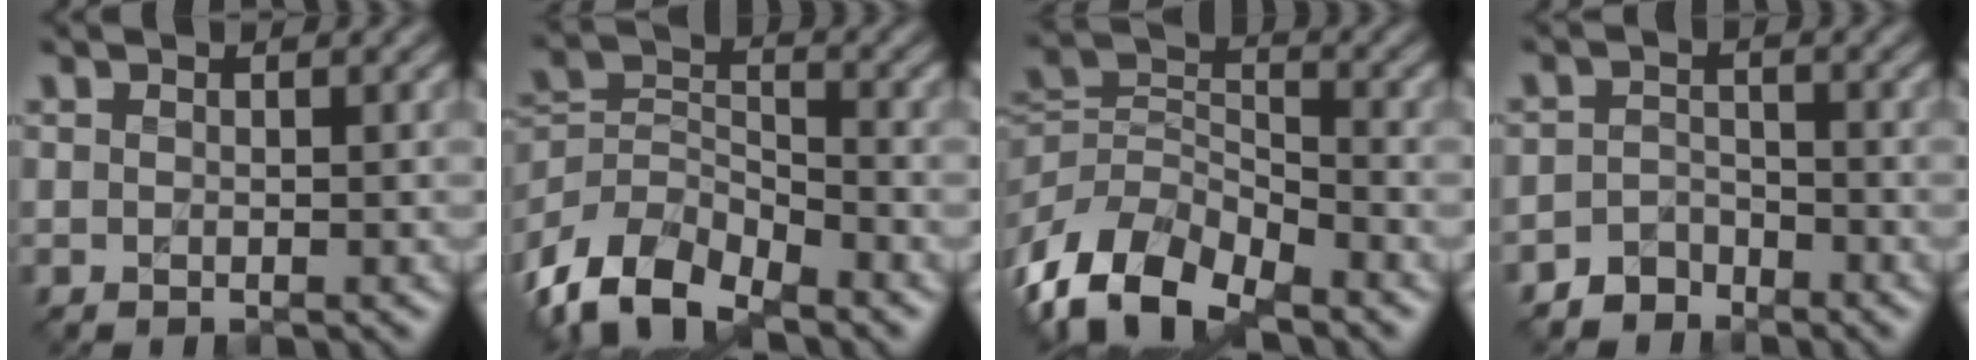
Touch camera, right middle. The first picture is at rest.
{"total": 8.4, "force": [-6.2, 3.8, 4.2], "torque": [-0.085, -0.007, -0.127]}
{"total": 8.6, "force": [-5.4, 4.5, 5.0], "torque": [-0.093, -0.011, -0.111]}
{"total": 2.6, "force": [-2.2, 1.3, 0.2], "torque": [0.003, 0.007, -0.047]}